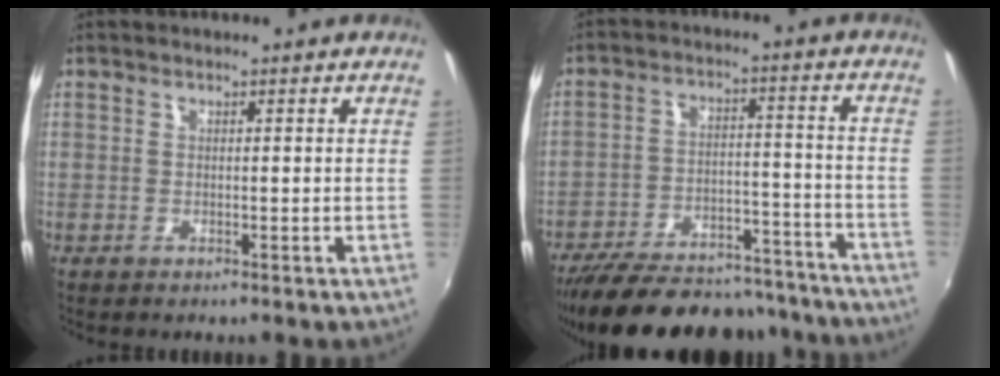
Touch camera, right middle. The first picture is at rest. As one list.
[{"total": 27.3, "force": [-23.4, 9.5, 10.4], "torque": [-0.207, 0.015, -0.310]}]